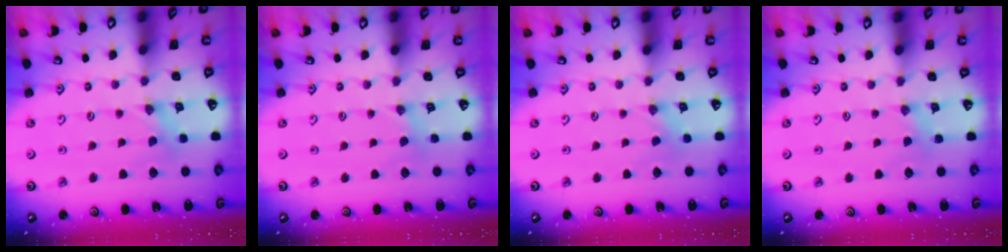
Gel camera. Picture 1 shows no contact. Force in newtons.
{"total": 1.5, "press": 1.5, "slide": 0.3}
{"total": 0.0}
{"total": 2.8, "press": 2.7, "slide": 0.5}